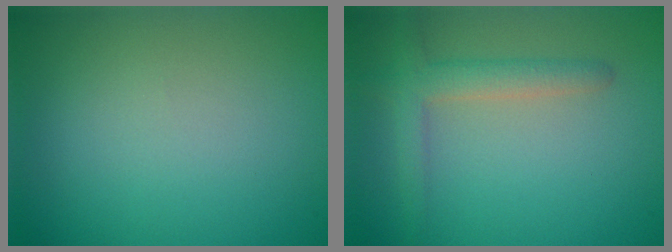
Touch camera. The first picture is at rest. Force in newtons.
{"total": 2.9, "press": 2.9, "slide": 0.2}